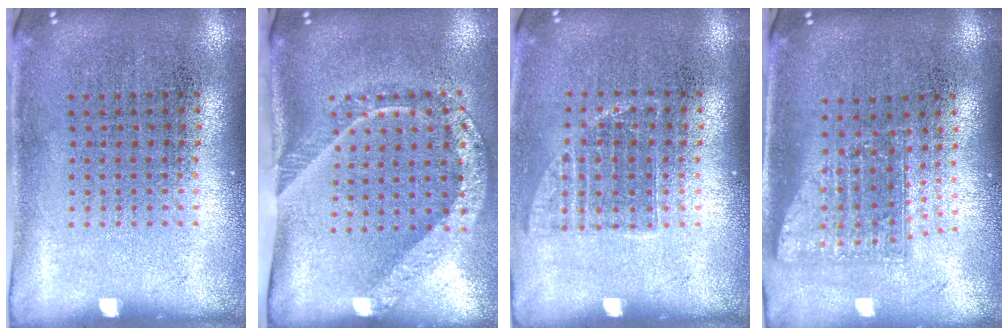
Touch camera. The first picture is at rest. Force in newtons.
{"total": 2.3, "press": 1.5, "slide": 1.7}
{"total": 1.0, "press": 0.8, "slide": 0.6}
{"total": 1.6, "press": 1.2, "slide": 1.1}